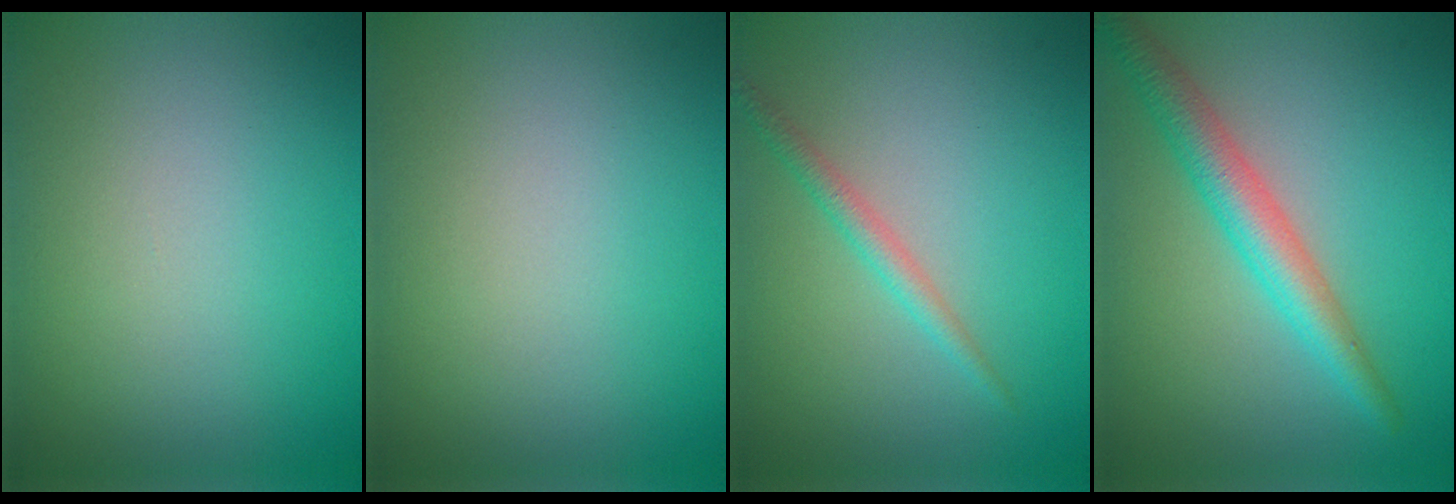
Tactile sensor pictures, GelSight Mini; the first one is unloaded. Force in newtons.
{"total": 0.0}
{"total": 1.6, "press": 1.6, "slide": 0.1}
{"total": 4.0, "press": 4.0, "slide": 0.0}